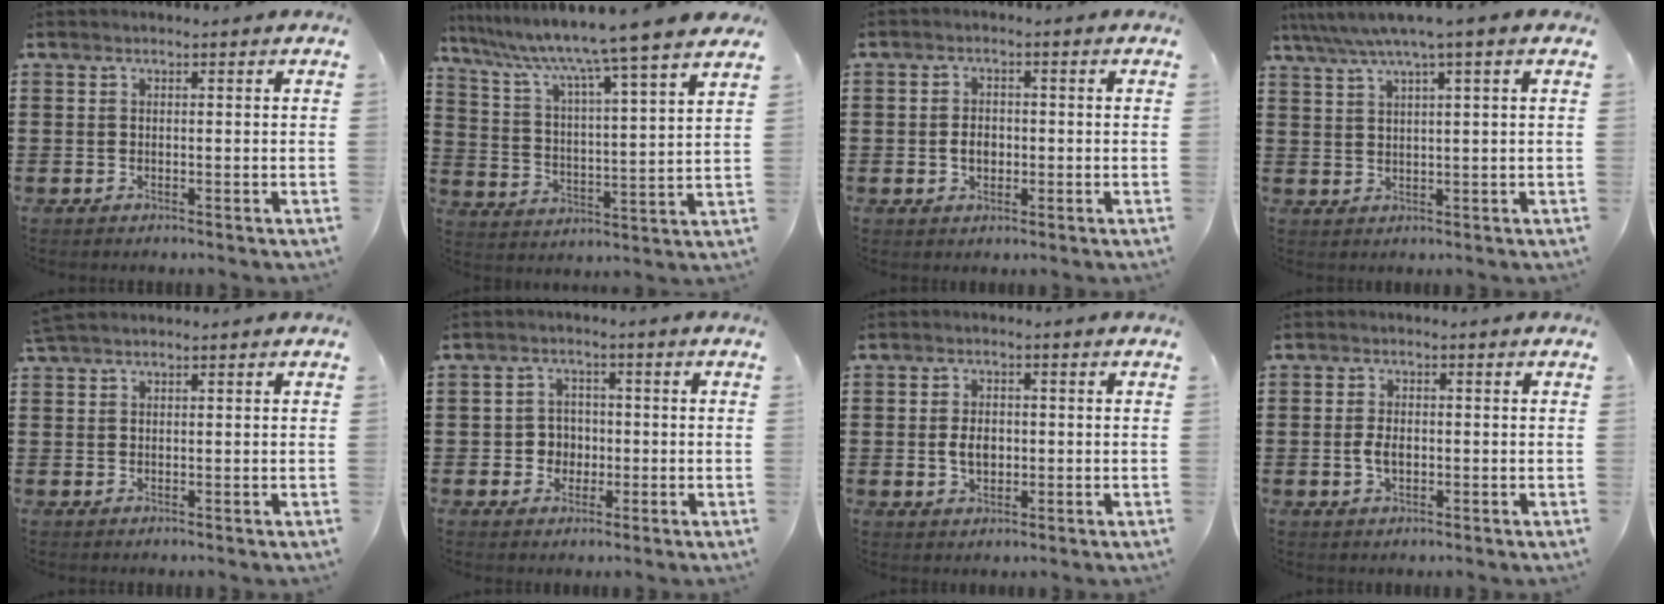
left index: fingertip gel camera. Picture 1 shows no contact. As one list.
[{"total": 8.1, "force": [6.9, -1.8, 3.9], "torque": [-0.105, -0.062, 0.104]}, {"total": 2.8, "force": [-0.4, 1.9, 2.0], "torque": [-0.033, 0.000, -0.011]}, {"total": 4.3, "force": [2.5, -0.2, 3.4], "torque": [-0.074, -0.004, 0.040]}, {"total": 1.5, "force": [1.3, 0.3, 0.7], "torque": [-0.018, 0.002, 0.025]}, {"total": 3.4, "force": [-0.6, 3.1, 1.1], "torque": [-0.033, 0.006, -0.016]}, {"total": 3.7, "force": [0.0, 2.3, 2.9], "torque": [-0.049, 0.003, -0.004]}, {"total": 3.1, "force": [-0.3, 1.7, 2.6], "torque": [-0.058, 0.001, -0.007]}]